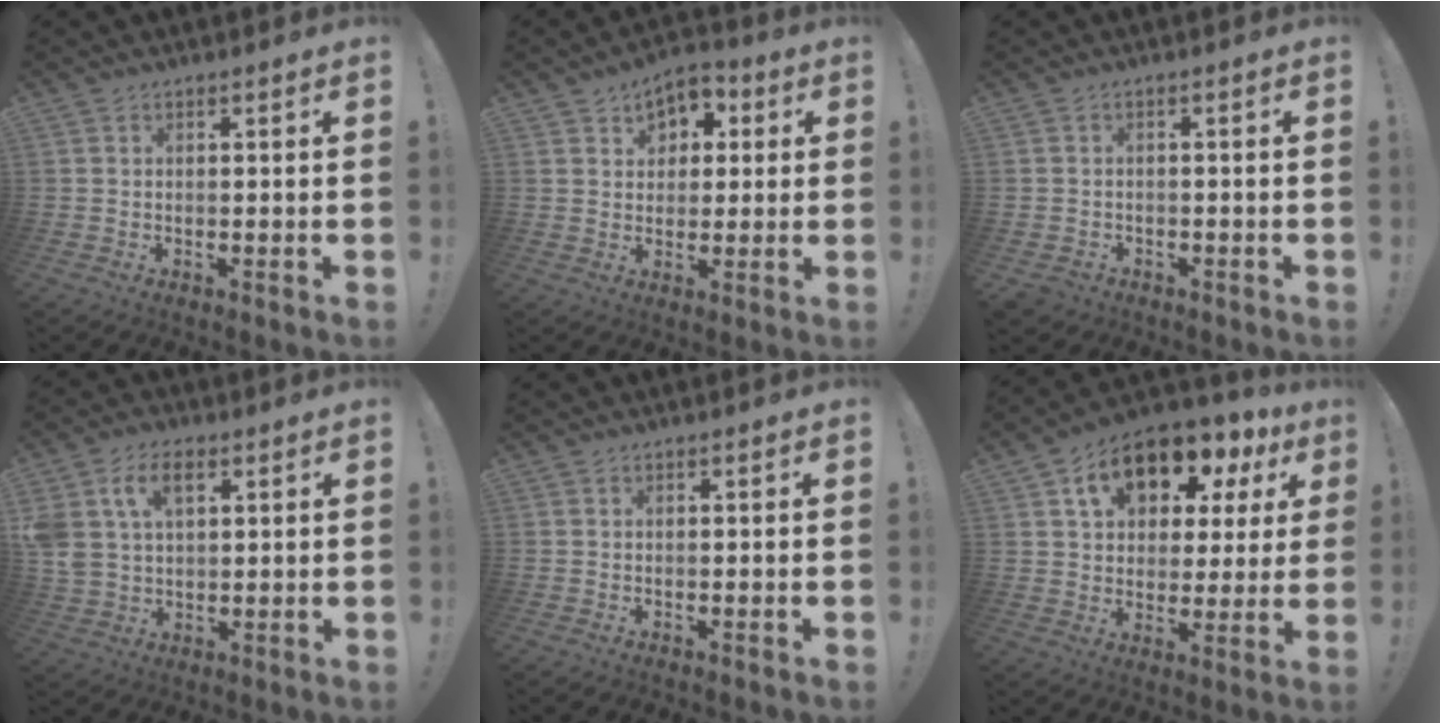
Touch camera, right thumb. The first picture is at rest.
{"total": 6.7, "force": [2.6, 5.7, 2.3], "torque": [-0.035, -0.008, 0.050]}
{"total": 1.7, "force": [-1.0, 1.4, 0.5], "torque": [-0.009, 0.000, -0.017]}
{"total": 10.6, "force": [4.4, 6.9, 6.8], "torque": [-0.144, -0.003, 0.082]}
{"total": 0.0}
{"total": 14.9, "force": [8.2, 8.8, 8.8], "torque": [-0.141, -0.043, 0.141]}